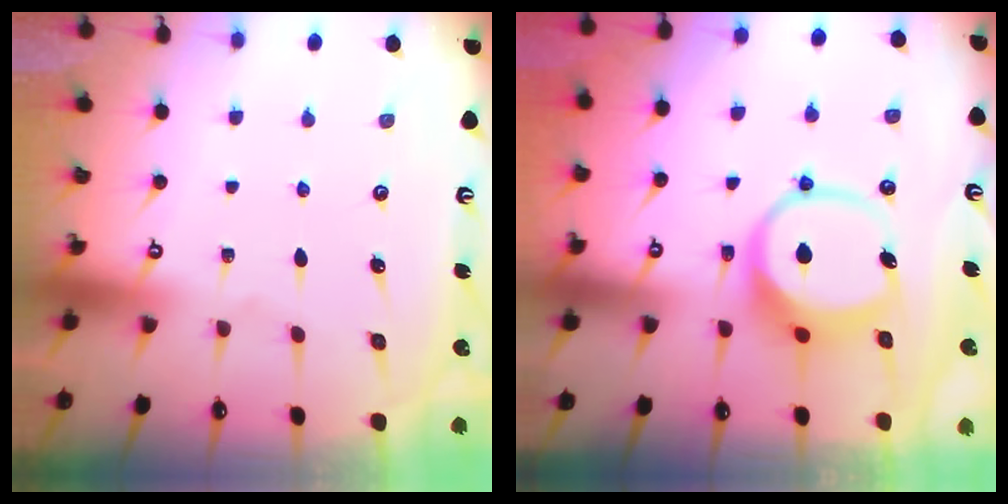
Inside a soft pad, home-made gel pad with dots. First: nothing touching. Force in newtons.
{"total": 8.6, "press": 8.5, "slide": 1.4}